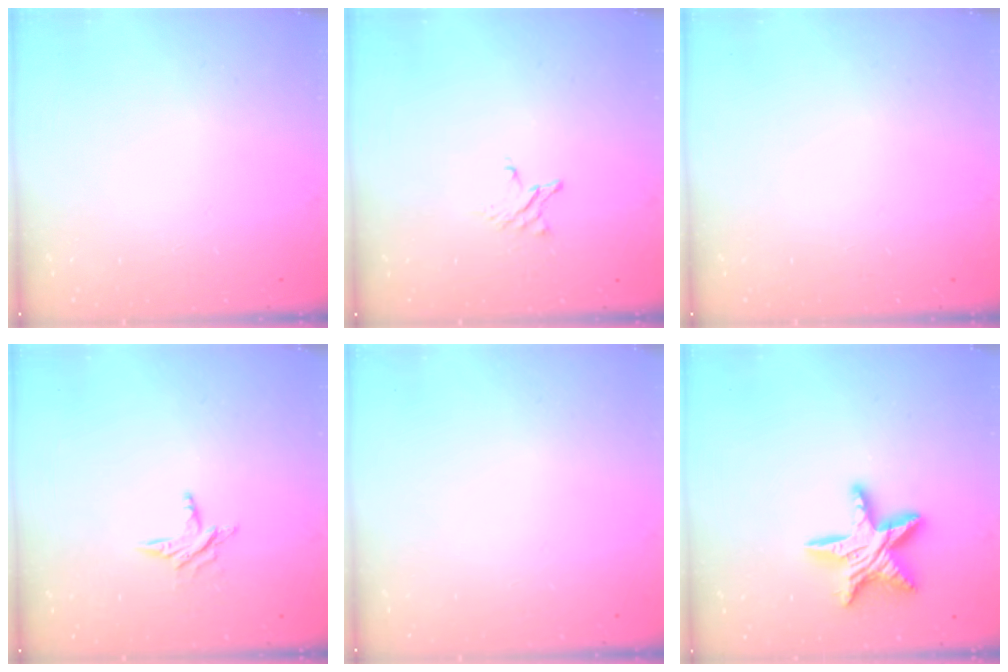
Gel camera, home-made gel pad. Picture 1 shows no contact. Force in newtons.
{"total": 2.8, "press": 2.8, "slide": 0.3}
{"total": 0.0}
{"total": 5.5, "press": 5.5, "slide": 0.5}
{"total": 0.0}
{"total": 15.1, "press": 15.0, "slide": 0.9}